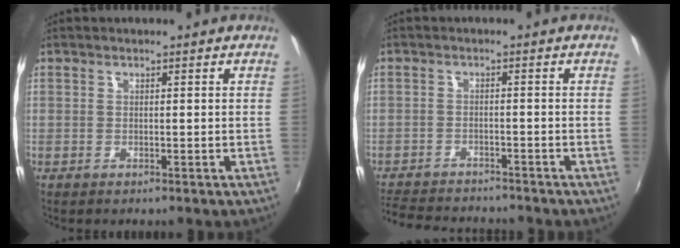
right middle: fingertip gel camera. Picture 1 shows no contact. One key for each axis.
{"total": 10.4, "fx": -9.6, "fy": 2.6, "fz": 3.3, "tx": -0.092, "ty": -0.008, "tz": -0.154}